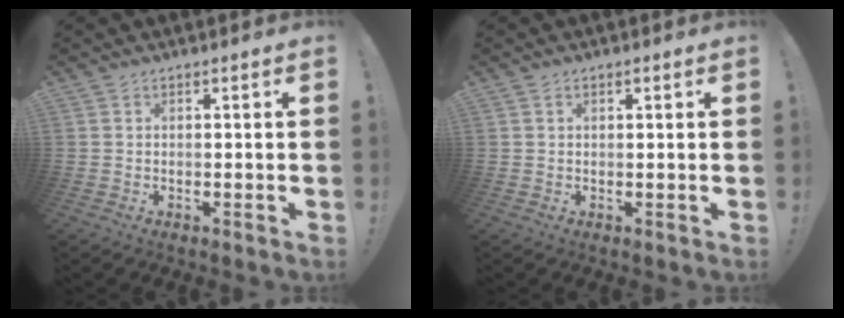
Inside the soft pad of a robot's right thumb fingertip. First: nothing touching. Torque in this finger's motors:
{"motor_torque": [-0.01, -0.08, -0.17, 0.12, 0.10]}